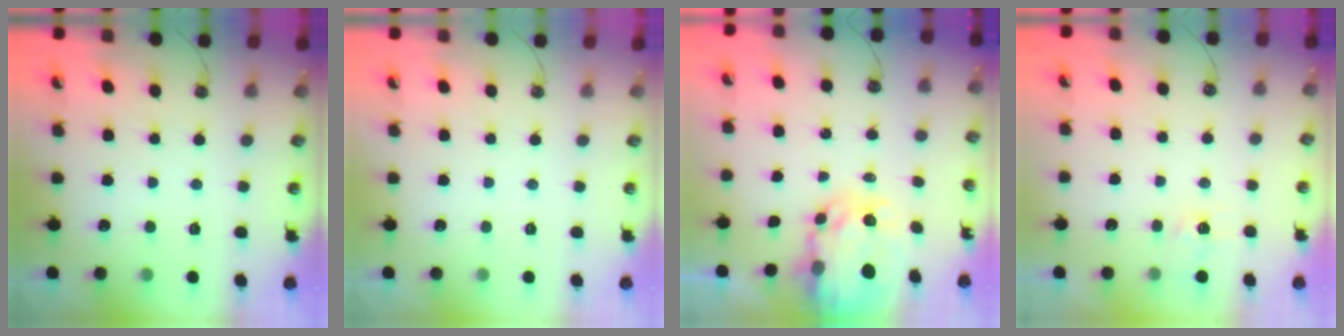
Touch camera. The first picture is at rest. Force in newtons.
{"total": 0.0}
{"total": 8.7, "press": 8.7, "slide": 0.8}
{"total": 5.5, "press": 5.5, "slide": 0.8}